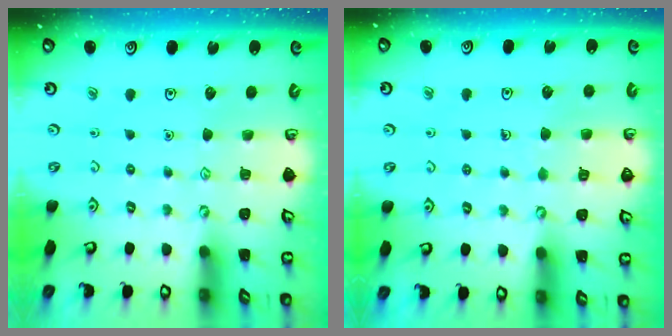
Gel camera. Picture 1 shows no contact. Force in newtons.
{"total": 4.4, "press": 4.4, "slide": 0.2}